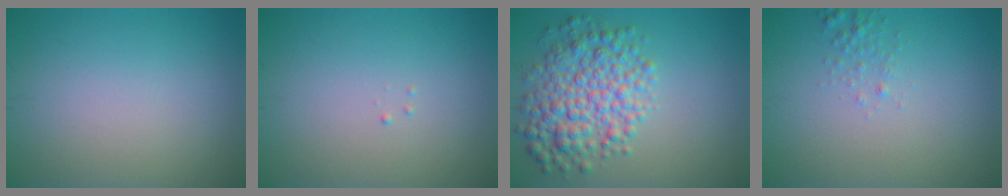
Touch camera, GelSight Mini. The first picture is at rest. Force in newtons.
{"total": 0.0}
{"total": 6.2, "press": 6.2, "slide": 0.0}
{"total": 0.9, "press": 0.9, "slide": 0.1}